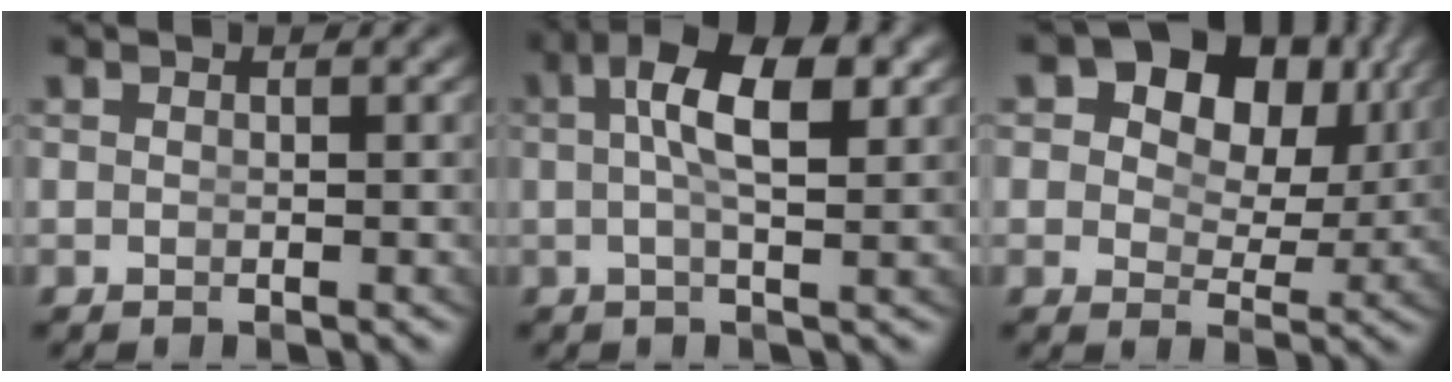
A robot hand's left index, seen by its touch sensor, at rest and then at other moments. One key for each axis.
{"total": 6.8, "fx": 1.6, "fy": 2.3, "fz": 6.3, "tx": -0.099, "ty": 0.010, "tz": 0.019}
{"total": 13.9, "fx": 5.6, "fy": 9.9, "fz": 7.9, "tx": -0.147, "ty": 0.003, "tz": 0.073}